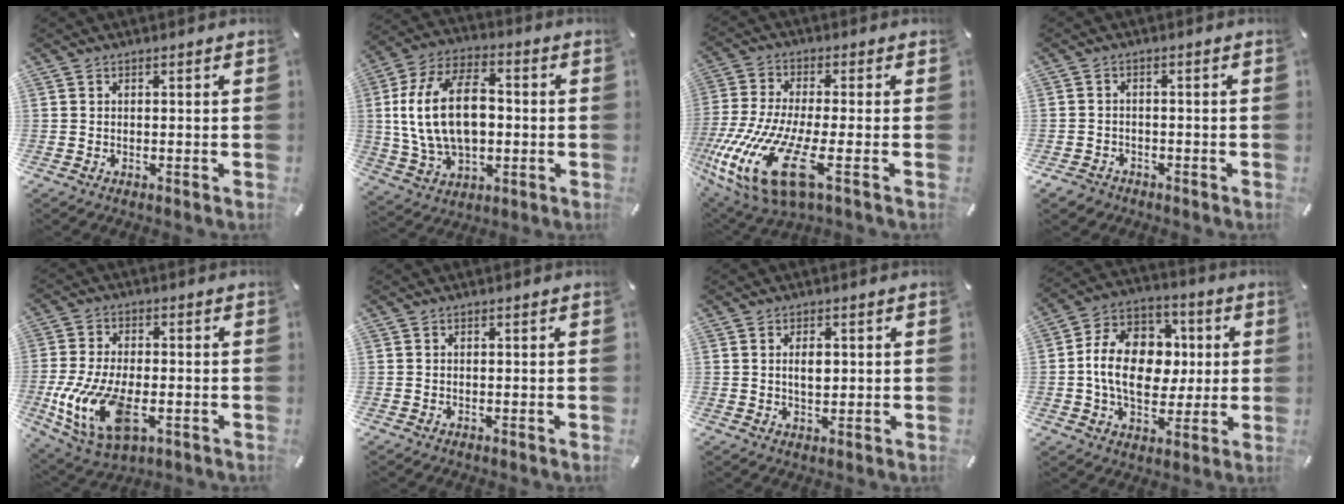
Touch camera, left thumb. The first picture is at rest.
{"total": 18.9, "force": [0.6, 12.3, 14.4], "torque": [-0.302, 0.011, 0.009]}
{"total": 19.2, "force": [-7.1, 6.7, 16.5], "torque": [-0.368, -0.009, -0.119]}
{"total": 2.8, "force": [-2.1, 1.8, 0.6], "torque": [-0.016, 0.012, -0.044]}
{"total": 15.9, "force": [-4.2, 8.6, 12.7], "torque": [-0.280, -0.005, -0.070]}
{"total": 0.0}
{"total": 3.6, "force": [0.6, 2.0, 2.9], "torque": [-0.045, 0.000, 0.006]}
{"total": 16.4, "force": [-0.4, 12.5, 10.5], "torque": [-0.199, 0.017, -0.004]}